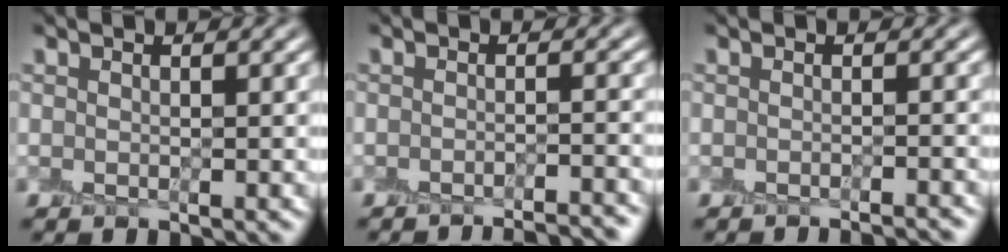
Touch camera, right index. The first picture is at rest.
{"total": 3.9, "force": [-3.7, 0.1, 1.1], "torque": [-0.018, 0.010, -0.043]}
{"total": 1.9, "force": [-1.8, -0.2, 0.5], "torque": [-0.002, -0.003, -0.020]}